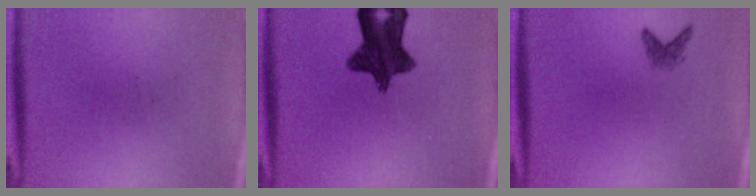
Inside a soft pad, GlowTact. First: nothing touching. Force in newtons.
{"total": 11.3}
{"total": 1.4}